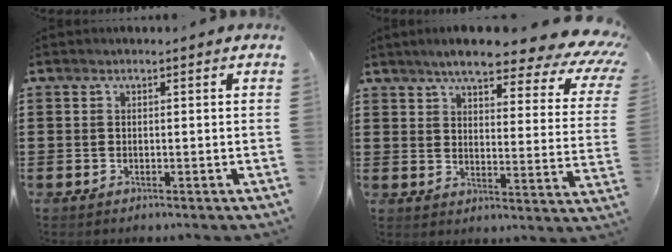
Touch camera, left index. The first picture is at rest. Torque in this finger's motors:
{"motor_torque": [2.14, 0.00, 1.05, 0.21]}